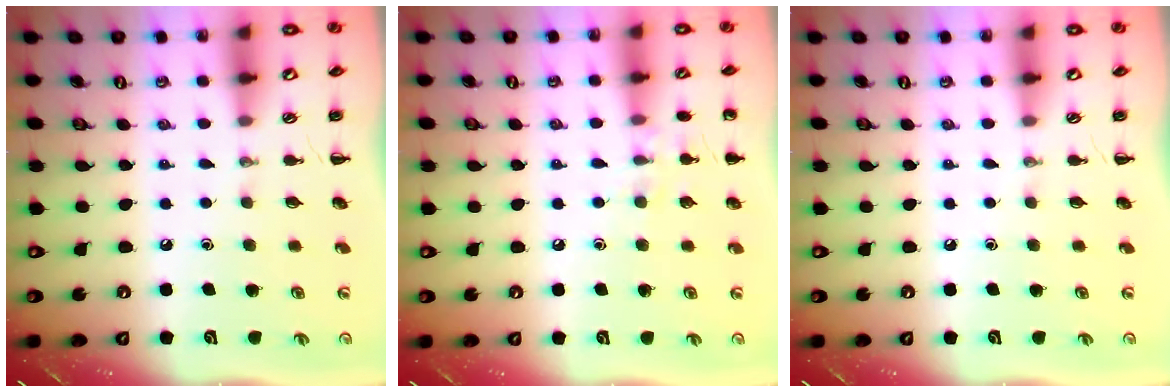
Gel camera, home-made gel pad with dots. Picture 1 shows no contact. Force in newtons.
{"total": 7.4, "press": 7.1, "slide": 2.1}
{"total": 0.0}